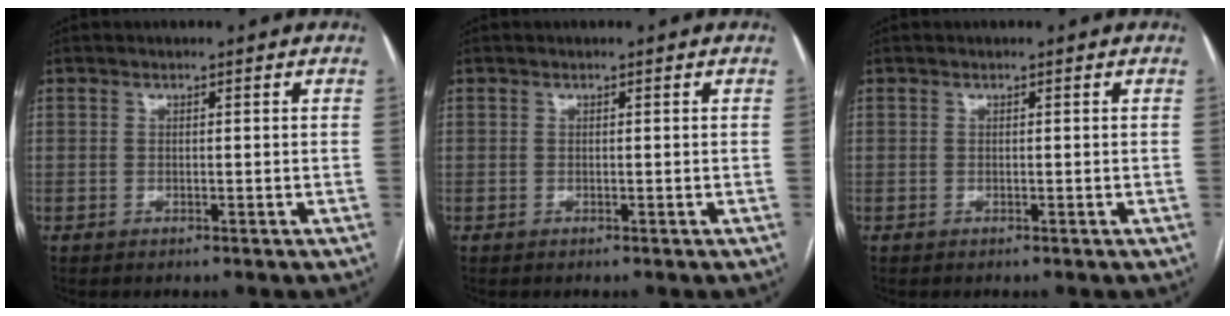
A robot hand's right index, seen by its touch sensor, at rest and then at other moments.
{"total": 0.0}
{"total": 0.0}